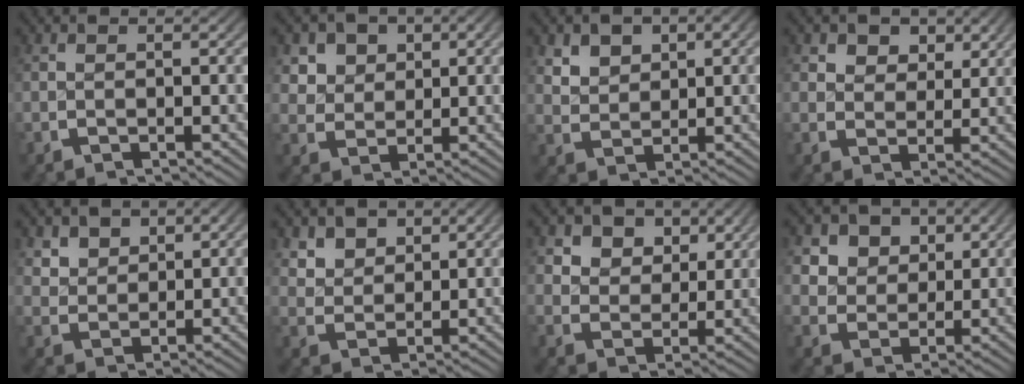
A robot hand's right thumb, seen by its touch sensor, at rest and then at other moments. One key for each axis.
{"total": 4.9, "fx": 1.6, "fy": 4.1, "fz": 2.3, "tx": -0.046, "ty": -0.013, "tz": 0.034}
{"total": 3.7, "fx": 1.4, "fy": 2.8, "fz": 2.1, "tx": -0.031, "ty": -0.012, "tz": 0.036}
{"total": 3.5, "fx": 1.7, "fy": 2.6, "fz": 1.6, "tx": -0.023, "ty": -0.019, "tz": 0.035}
{"total": 3.0, "fx": 1.5, "fy": 2.2, "fz": 1.3, "tx": -0.019, "ty": -0.008, "tz": 0.037}
{"total": 3.6, "fx": 1.7, "fy": 2.7, "fz": 1.7, "tx": -0.029, "ty": -0.013, "tz": 0.042}
{"total": 5.1, "fx": 1.7, "fy": 4.1, "fz": 2.5, "tx": -0.047, "ty": -0.023, "tz": 0.035}
{"total": 6.0, "fx": 1.5, "fy": 5.1, "fz": 2.9, "tx": -0.058, "ty": -0.020, "tz": 0.031}